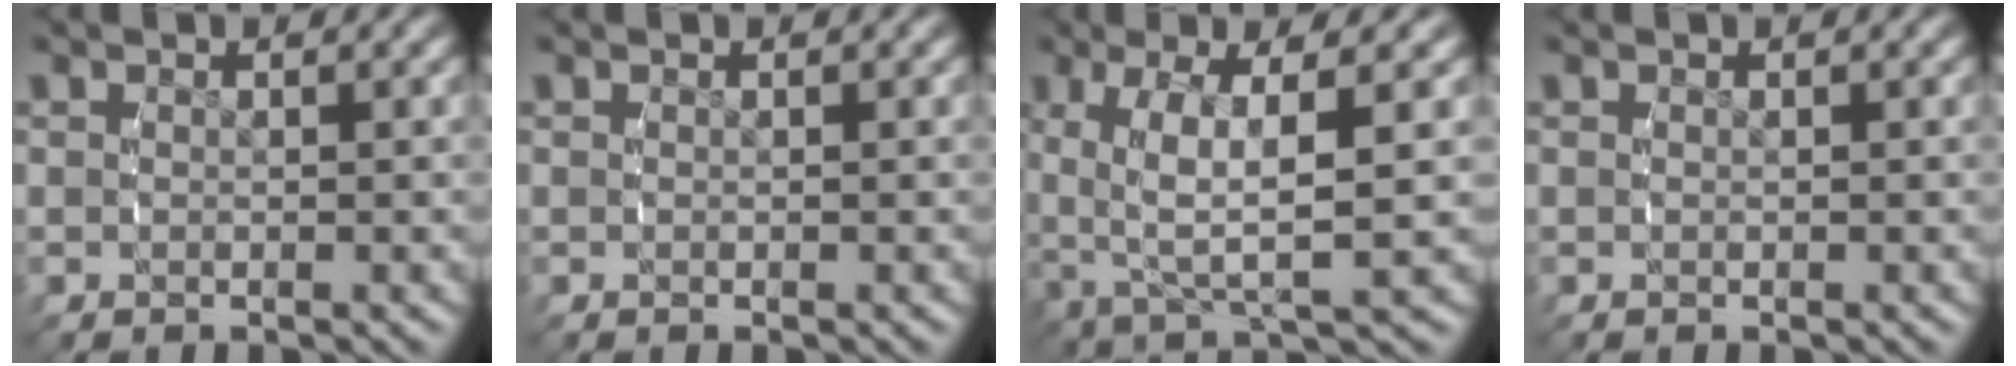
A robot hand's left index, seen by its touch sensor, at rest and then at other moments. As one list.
[{"total": 0.0}, {"total": 5.8, "force": [0.3, 2.0, 5.4], "torque": [-0.101, -0.002, 0.014]}, {"total": 0.0}]